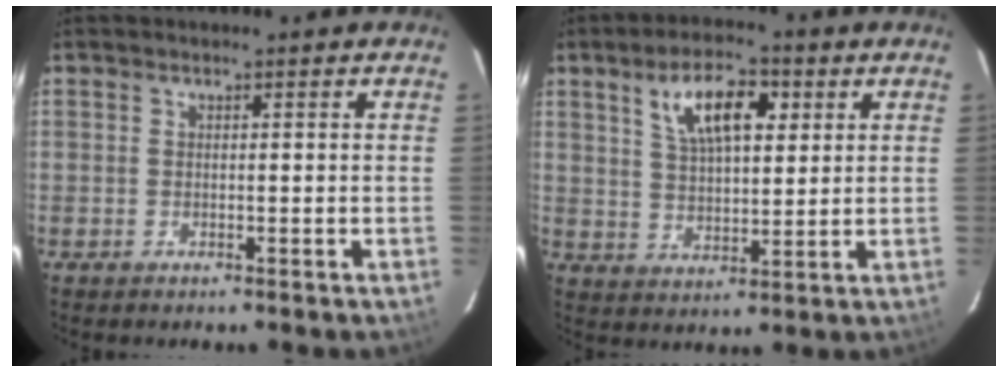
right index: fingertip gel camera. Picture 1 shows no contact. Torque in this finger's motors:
{"motor_torque": [1.00, 0.65, 0.59, 0.11]}